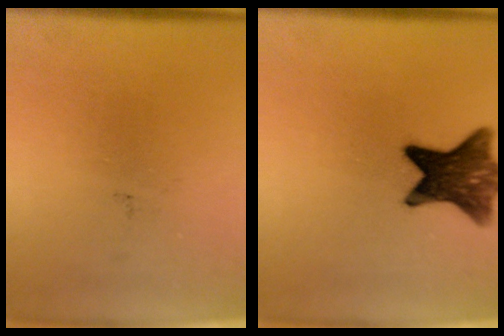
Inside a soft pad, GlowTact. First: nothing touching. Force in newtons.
{"total": 11.5}